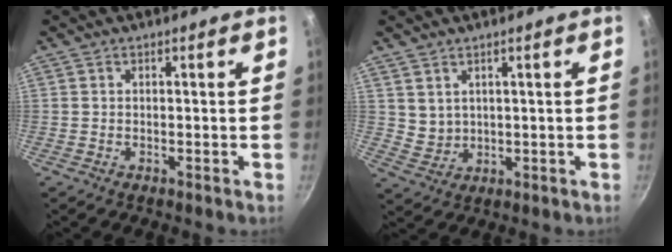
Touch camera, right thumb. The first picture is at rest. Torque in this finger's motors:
{"motor_torque": [-0.90, 0.60, -1.05, 0.78, -0.02]}